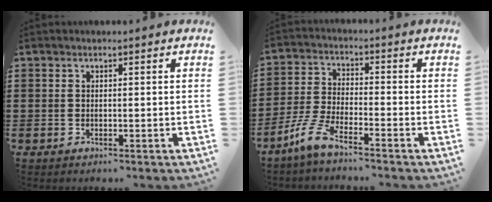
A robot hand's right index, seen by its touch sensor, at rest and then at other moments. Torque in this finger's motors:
{"motor_torque": [1.47, 0.67, 0.36, 0.09]}